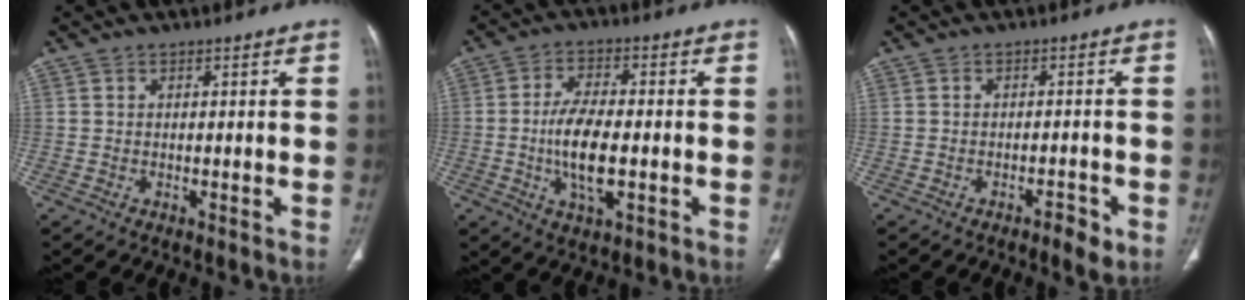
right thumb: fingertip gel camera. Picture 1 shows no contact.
{"total": 9.7, "force": [-1.6, 4.4, 8.5], "torque": [-0.161, 0.006, -0.029]}
{"total": 3.4, "force": [-1.9, 1.3, 2.5], "torque": [-0.033, 0.010, -0.027]}